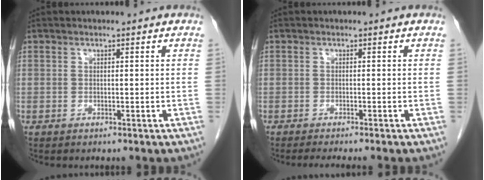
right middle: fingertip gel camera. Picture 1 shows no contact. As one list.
[{"total": 3.6, "force": [-3.1, -0.5, 1.8], "torque": [-0.020, -0.006, -0.047]}]